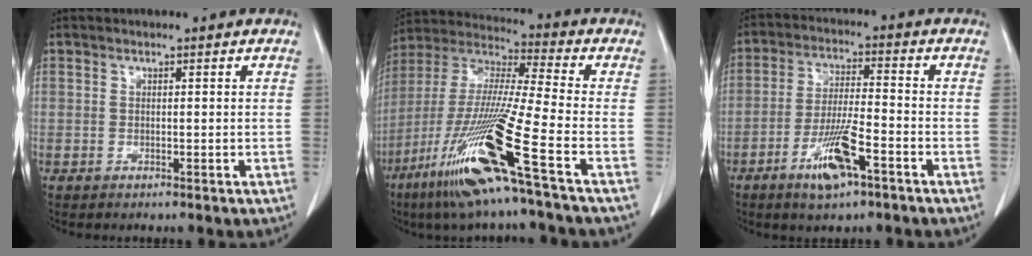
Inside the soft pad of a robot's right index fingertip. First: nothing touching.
{"total": 19.3, "force": [-9.4, -1.1, 16.8], "torque": [-0.369, -0.050, -0.187]}
{"total": 8.9, "force": [-4.7, 1.5, 7.4], "torque": [-0.146, -0.007, -0.084]}